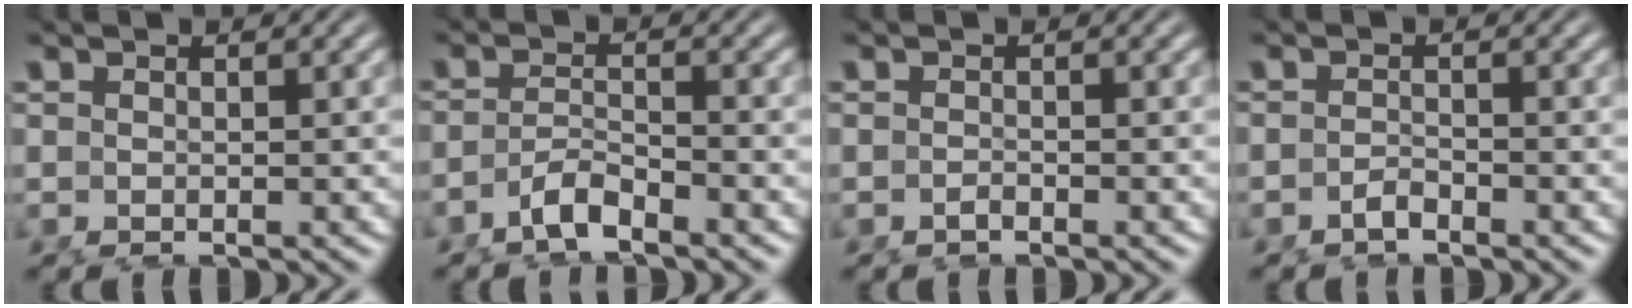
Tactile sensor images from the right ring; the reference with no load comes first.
{"total": 2.3, "force": [-1.8, 0.5, 1.3], "torque": [-0.019, -0.006, -0.029]}
{"total": 0.7, "force": [-0.6, -0.3, -0.1], "torque": [0.001, 0.000, -0.012]}
{"total": 1.1, "force": [-1.1, -0.2, 0.2], "torque": [0.001, 0.000, -0.020]}